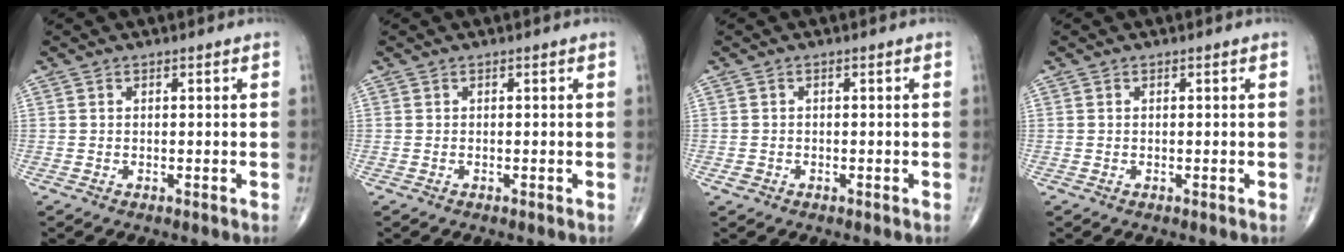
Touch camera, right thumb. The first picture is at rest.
{"total": 0.0}
{"total": 1.0, "force": [-0.5, 0.8, 0.3], "torque": [-0.003, 0.005, -0.008]}
{"total": 0.0}